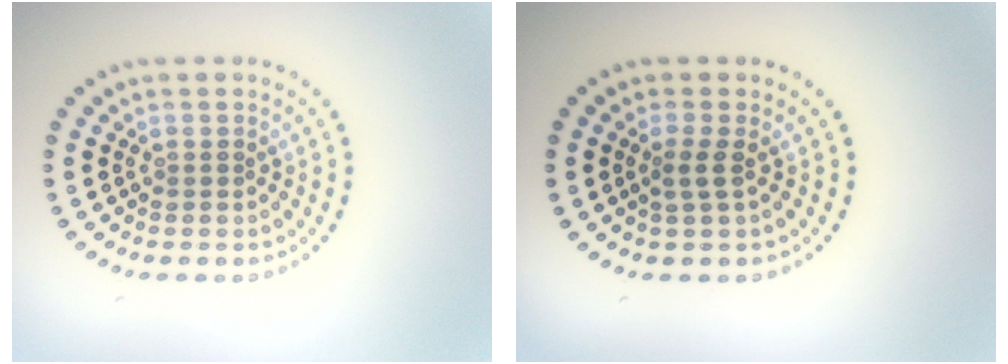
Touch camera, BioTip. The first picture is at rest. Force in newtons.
{"total": 1.4, "press": 1.0, "slide": 1.0}